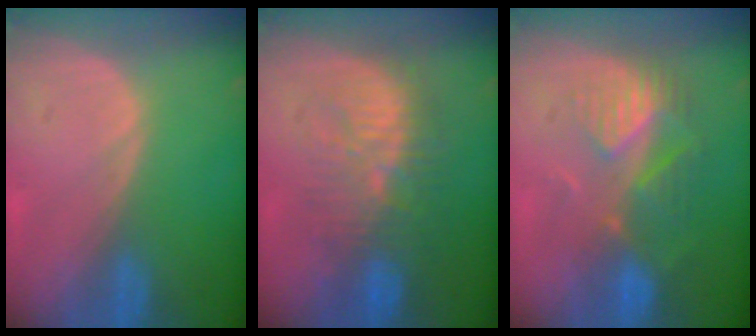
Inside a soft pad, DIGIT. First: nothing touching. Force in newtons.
{"total": 9.3, "press": 9.0, "slide": 2.1}
{"total": 8.9, "press": 7.7, "slide": 4.5}